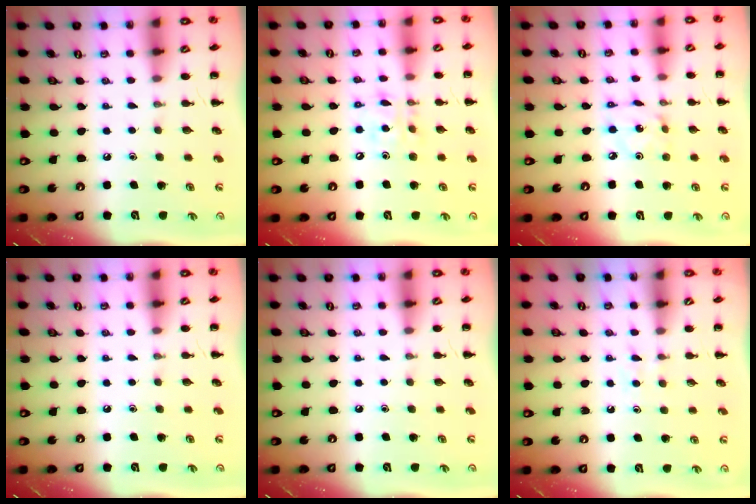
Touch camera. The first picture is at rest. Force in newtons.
{"total": 10.2, "press": 10.0, "slide": 2.2}
{"total": 2.4, "press": 2.4, "slide": 0.4}
{"total": 0.0}
{"total": 0.0}
{"total": 3.3, "press": 3.1, "slide": 1.1}